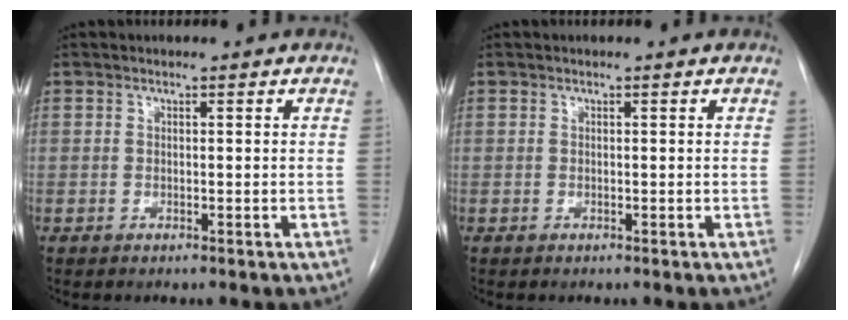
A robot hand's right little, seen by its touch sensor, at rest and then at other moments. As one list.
[{"total": 0.0}]